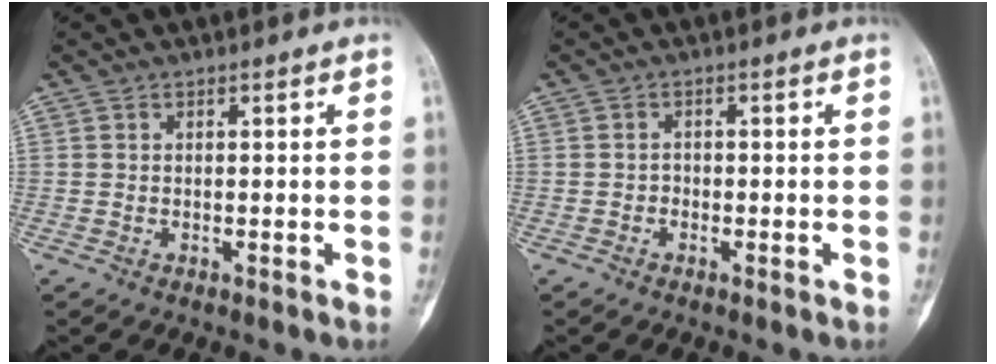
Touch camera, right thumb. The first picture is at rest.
{"total": 0.9, "force": [-0.5, 0.7, 0.2], "torque": [0.008, 0.005, -0.014]}